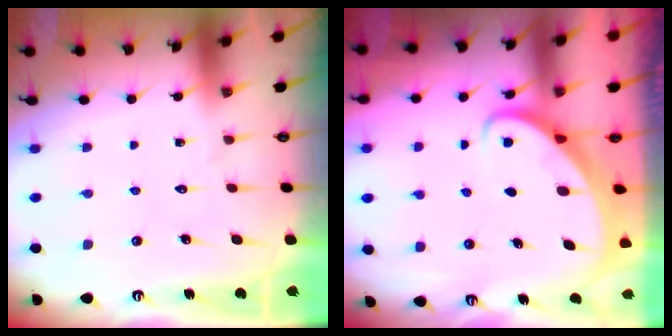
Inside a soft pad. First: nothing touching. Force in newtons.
{"total": 2.4, "press": 2.4, "slide": 0.3}